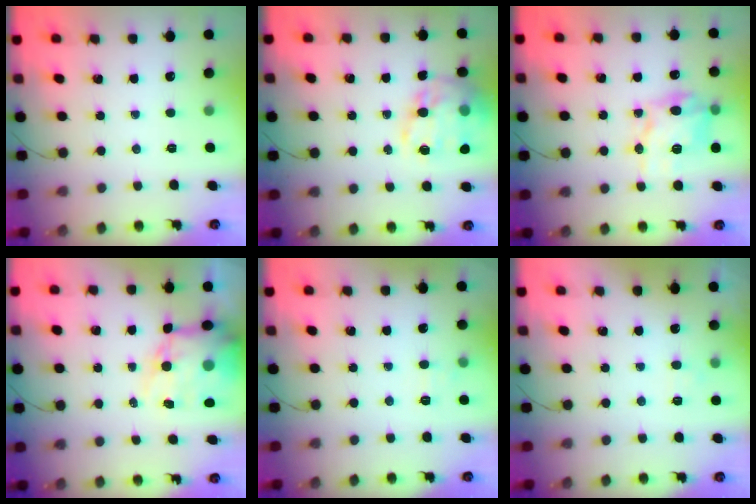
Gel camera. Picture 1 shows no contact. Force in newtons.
{"total": 21.0, "press": 20.8, "slide": 3.1}
{"total": 11.4, "press": 11.4, "slide": 0.5}
{"total": 13.3, "press": 12.8, "slide": 3.8}
{"total": 6.0, "press": 5.8, "slide": 1.6}
{"total": 3.1, "press": 2.9, "slide": 1.0}